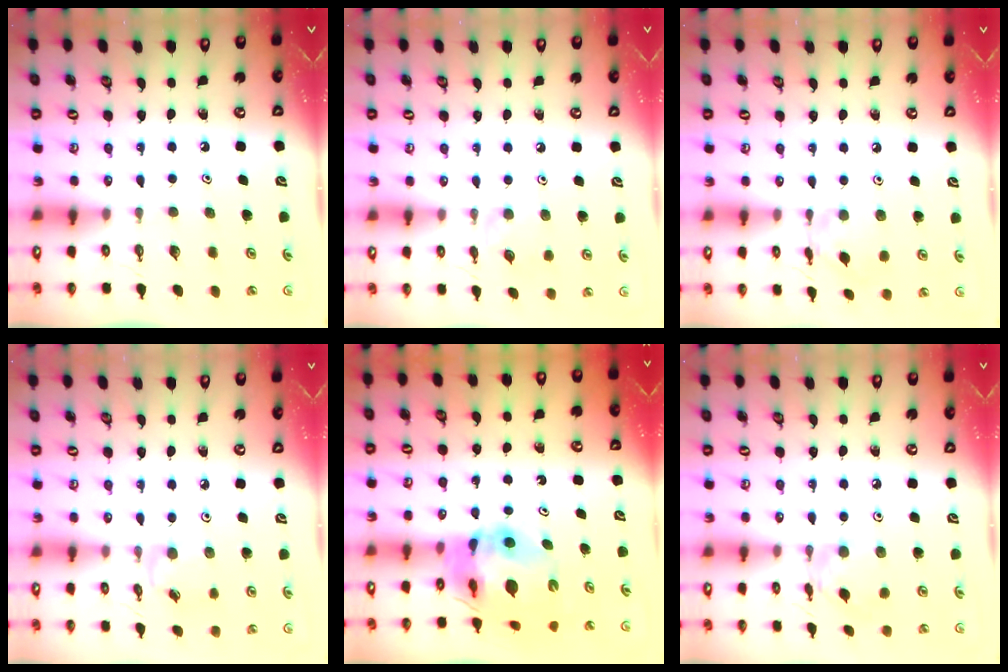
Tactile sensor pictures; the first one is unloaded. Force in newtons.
{"total": 4.1, "press": 4.0, "slide": 0.6}
{"total": 2.7, "press": 2.7, "slide": 0.2}
{"total": 2.8, "press": 2.8, "slide": 0.4}
{"total": 13.9, "press": 13.8, "slide": 1.5}
{"total": 3.6, "press": 3.6, "slide": 0.4}